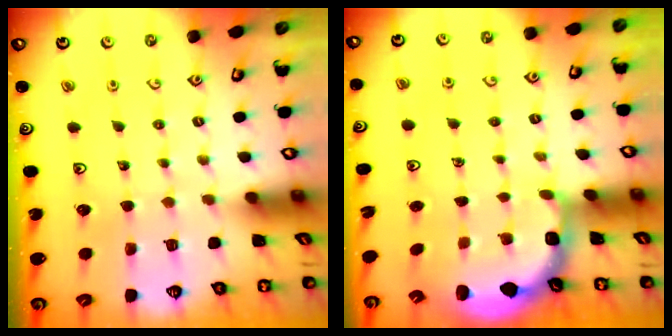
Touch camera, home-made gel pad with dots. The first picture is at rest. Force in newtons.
{"total": 3.0, "press": 2.0, "slide": 2.2}